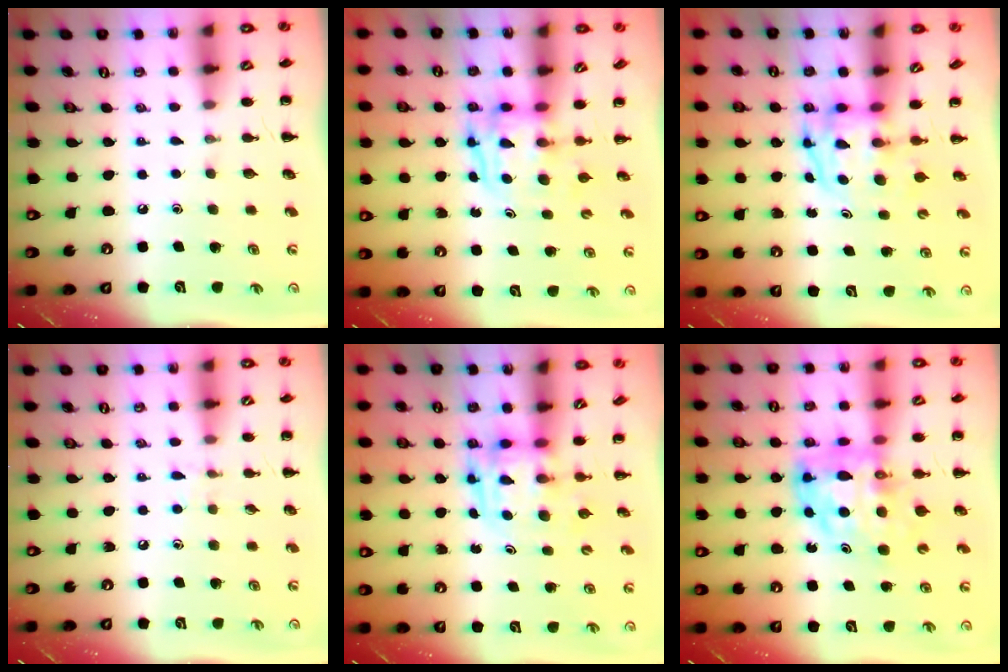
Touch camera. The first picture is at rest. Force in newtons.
{"total": 3.9, "press": 3.9, "slide": 0.4}
{"total": 3.9, "press": 3.8, "slide": 0.6}
{"total": 5.2, "press": 4.8, "slide": 2.0}
{"total": 3.8, "press": 3.8, "slide": 0.7}
{"total": 11.7, "press": 11.2, "slide": 3.3}